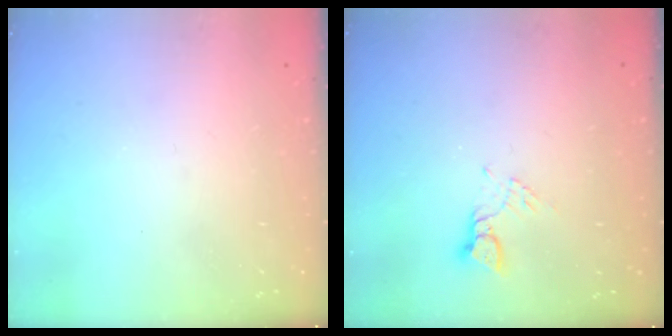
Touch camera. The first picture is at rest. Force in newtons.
{"total": 2.6, "press": 2.6, "slide": 0.1}